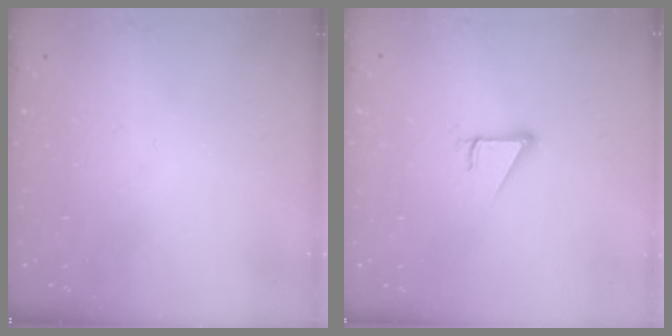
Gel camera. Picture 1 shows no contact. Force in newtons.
{"total": 3.0, "press": 3.0, "slide": 0.1}